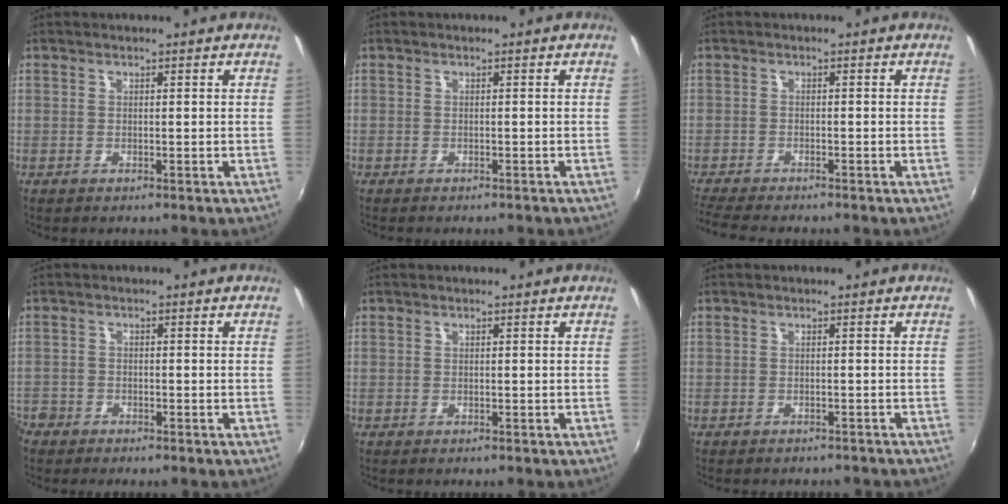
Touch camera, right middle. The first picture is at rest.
{"total": 1.3, "force": [-1.2, 0.2, 0.5], "torque": [-0.013, -0.007, -0.016]}
{"total": 6.6, "force": [-5.9, 0.6, 2.8], "torque": [-0.076, -0.025, -0.102]}
{"total": 4.4, "force": [-3.6, 2.4, 0.9], "torque": [-0.040, -0.009, -0.072]}
{"total": 0.0}
{"total": 5.8, "force": [-5.2, 1.6, 2.1], "torque": [-0.048, -0.015, -0.066]}